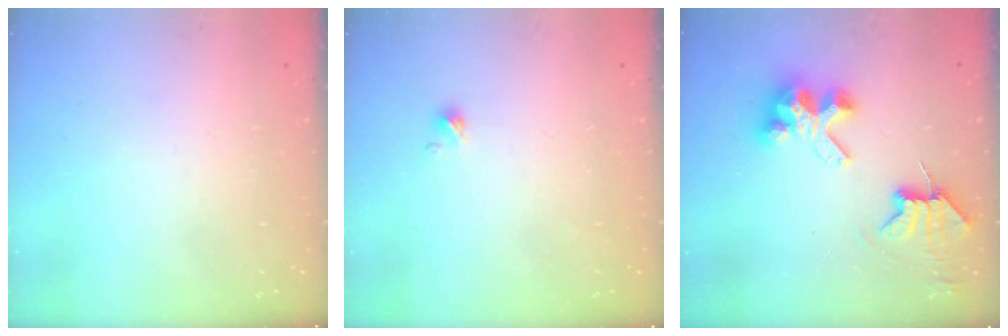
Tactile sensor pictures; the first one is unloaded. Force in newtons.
{"total": 0.0}
{"total": 8.4, "press": 8.3, "slide": 0.9}